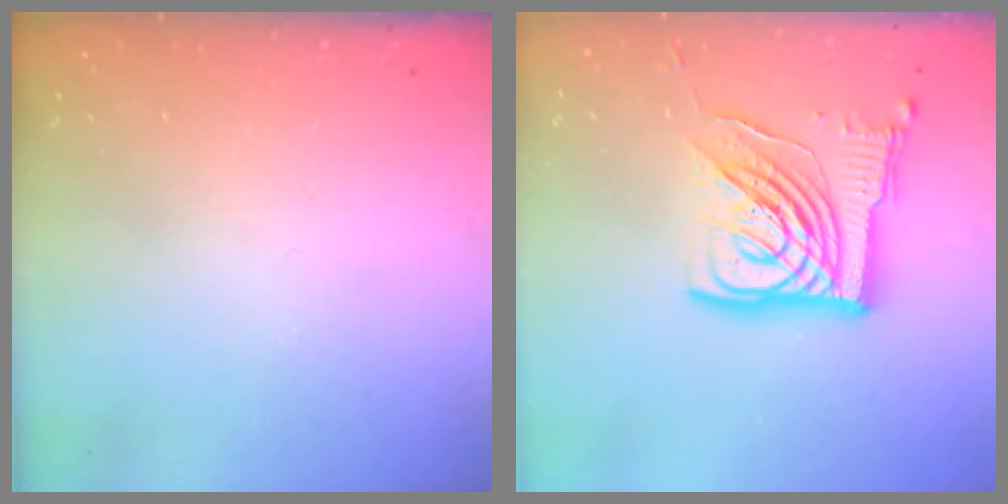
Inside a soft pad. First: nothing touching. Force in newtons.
{"total": 16.6, "press": 16.4, "slide": 2.1}